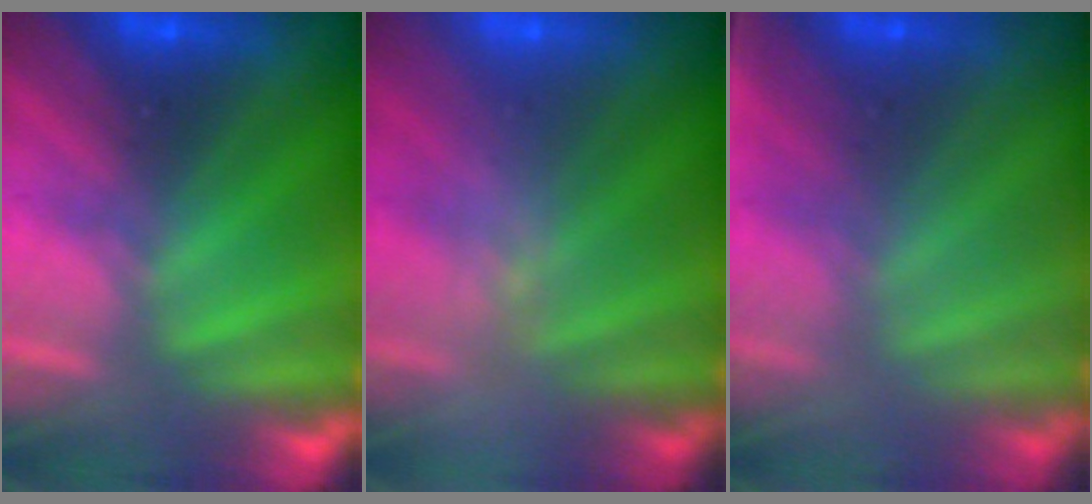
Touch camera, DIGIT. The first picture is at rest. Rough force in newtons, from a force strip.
{"total": 2.4}
{"total": 1.1}